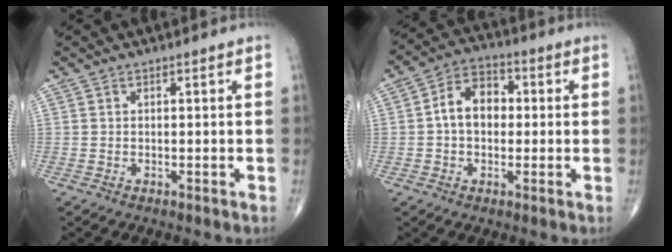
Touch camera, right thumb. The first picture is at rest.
{"total": 8.5, "force": [0.3, 6.1, 6.0], "torque": [-0.078, 0.026, -0.006]}